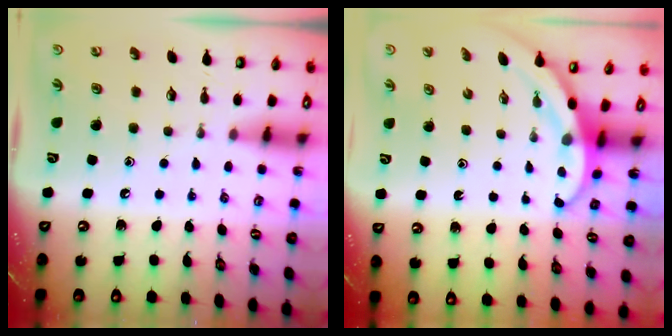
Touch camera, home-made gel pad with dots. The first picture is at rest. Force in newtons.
{"total": 3.2, "press": 3.2, "slide": 0.1}